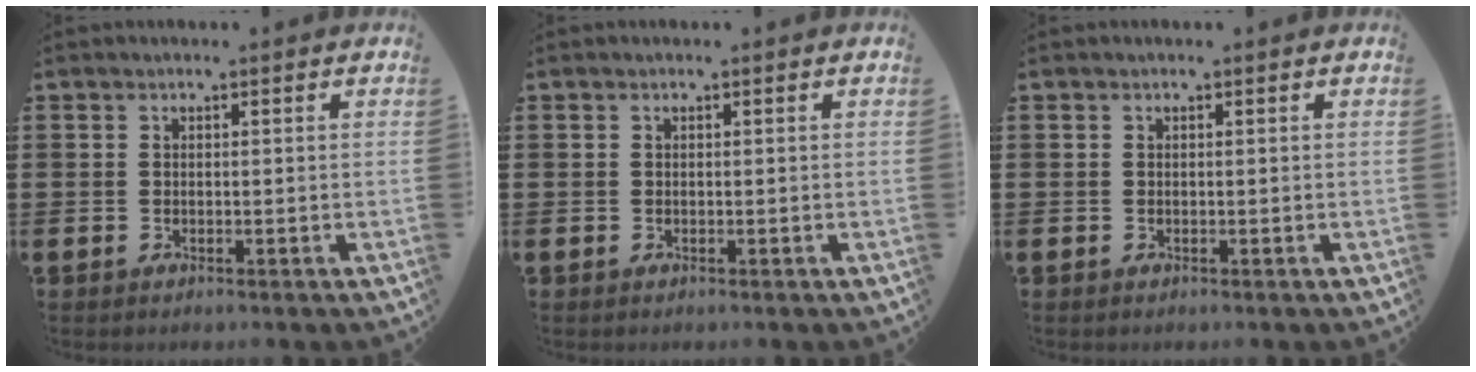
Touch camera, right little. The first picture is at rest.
{"total": 0.0}
{"total": 0.0}